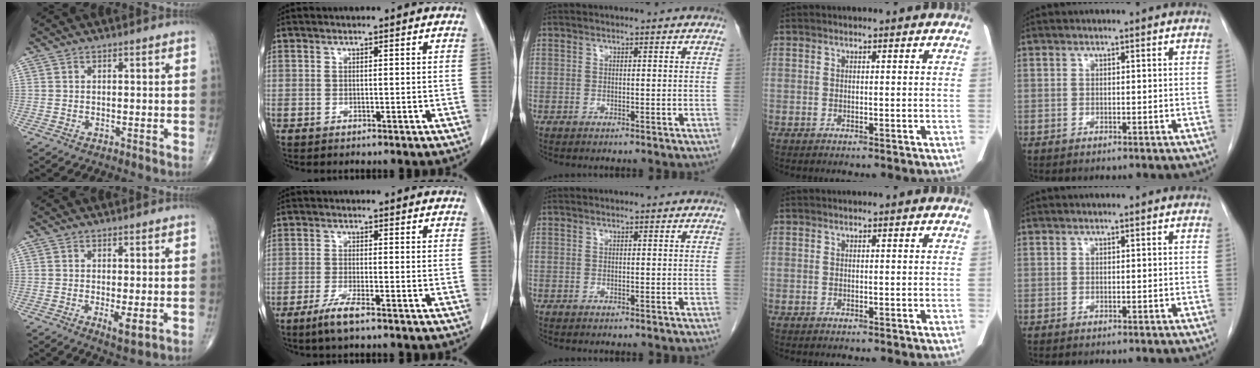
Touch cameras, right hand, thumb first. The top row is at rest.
{"thumb": {"total": 3.5, "force": [-0.7, 1.1, 3.3], "torque": [-0.056, -0.012, -0.009]}, "index": {"total": 4.1, "force": [-2.7, 0.2, 3.0], "torque": [-0.066, -0.010, -0.053]}}